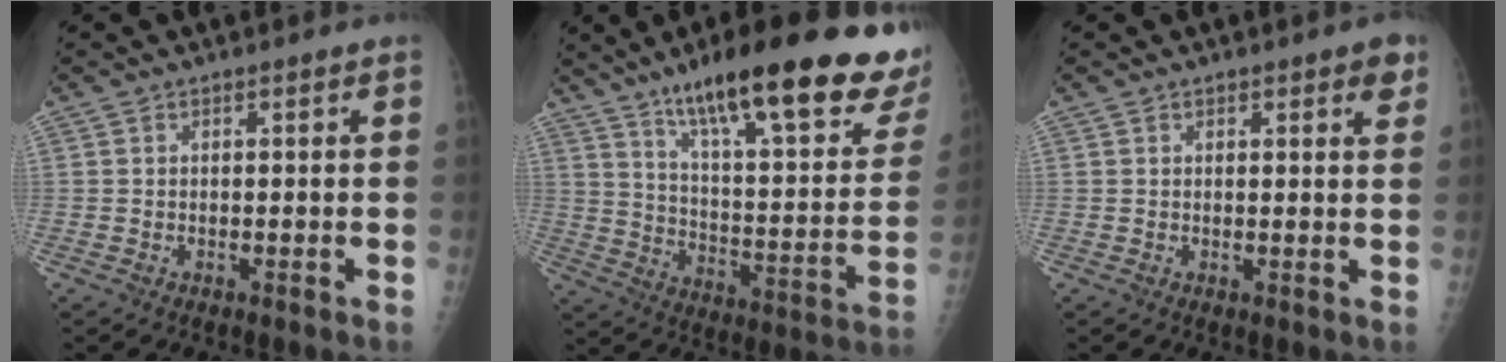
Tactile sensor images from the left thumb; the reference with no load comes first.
{"total": 29.7, "force": [20.9, 5.9, 20.3], "torque": [-0.263, -0.077, 0.299]}
{"total": 3.3, "force": [1.8, 1.5, 2.3], "torque": [-0.010, -0.006, 0.017]}